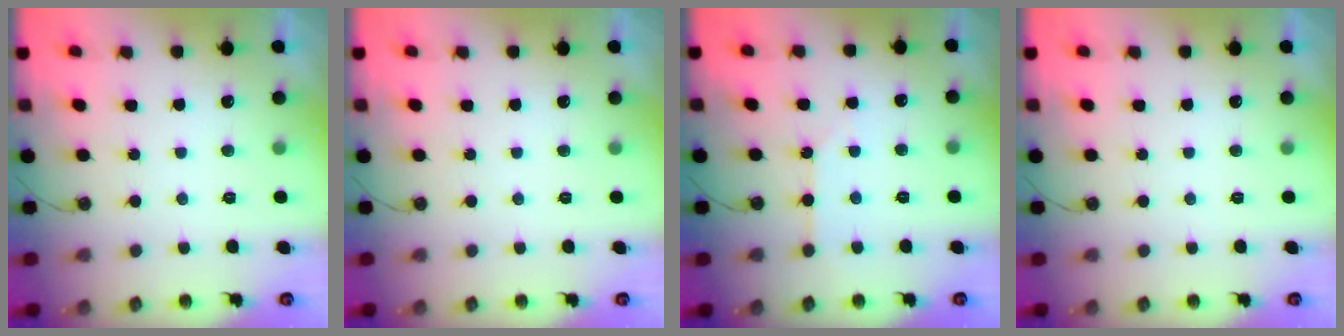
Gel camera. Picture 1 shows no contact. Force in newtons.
{"total": 0.0}
{"total": 2.5, "press": 2.4, "slide": 0.5}
{"total": 0.0}